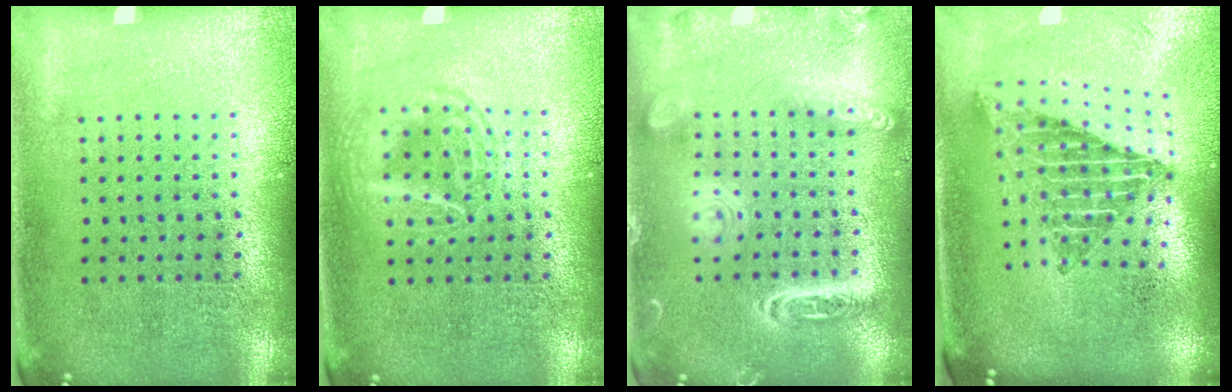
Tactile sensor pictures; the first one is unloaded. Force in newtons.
{"total": 1.3, "press": 1.3, "slide": 0.1}
{"total": 3.9, "press": 3.8, "slide": 0.4}
{"total": 2.3, "press": 1.6, "slide": 1.6}